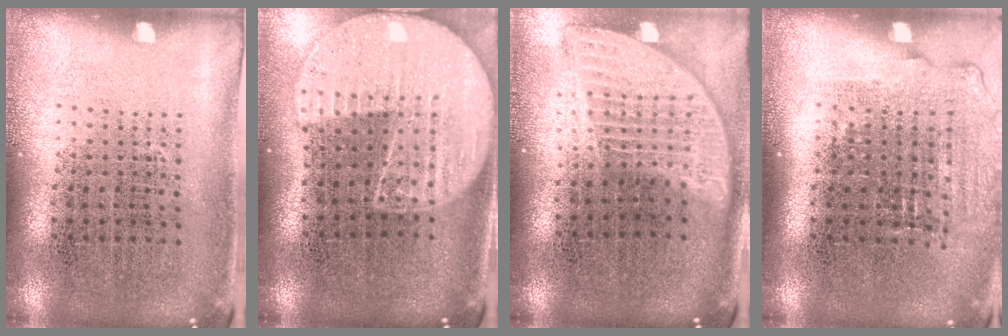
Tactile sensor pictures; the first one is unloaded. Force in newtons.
{"total": 2.2, "press": 1.9, "slide": 1.1}
{"total": 1.9, "press": 1.6, "slide": 1.2}
{"total": 1.1, "press": 1.1, "slide": 0.4}